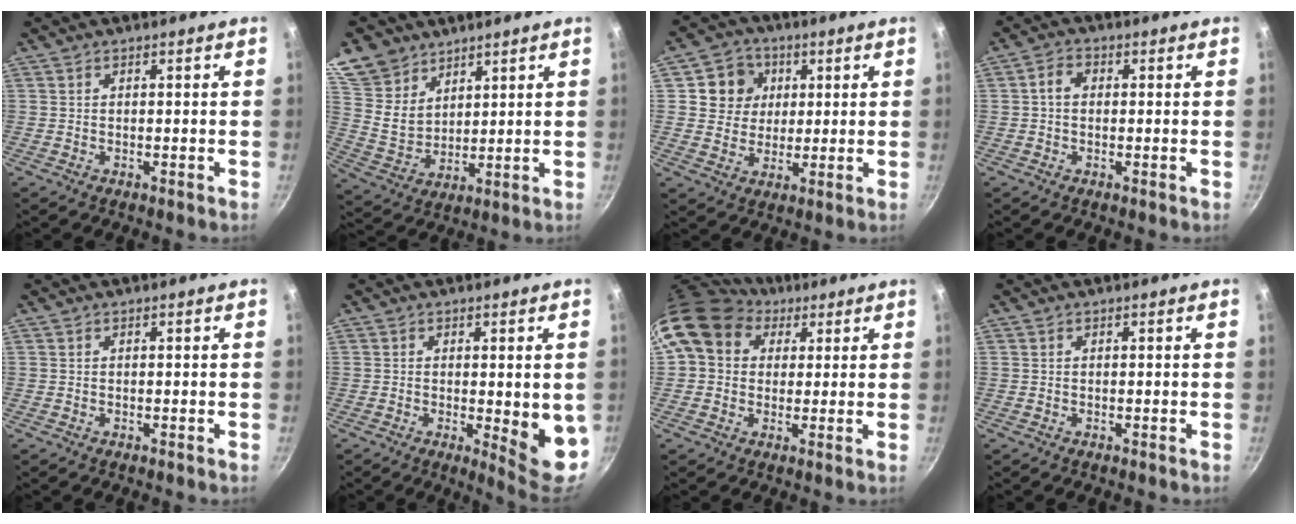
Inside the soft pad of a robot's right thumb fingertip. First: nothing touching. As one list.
[{"total": 11.5, "force": [7.9, 7.6, 3.4], "torque": [-0.036, -0.039, 0.160]}, {"total": 8.3, "force": [2.3, 7.6, 2.4], "torque": [-0.002, 0.006, 0.034]}, {"total": 3.1, "force": [0.2, 2.4, 2.0], "torque": [-0.033, 0.009, -0.004]}, {"total": 0.0}, {"total": 9.4, "force": [-0.9, 2.9, 8.9], "torque": [-0.092, -0.014, -0.005]}, {"total": 11.9, "force": [5.6, 9.3, 4.8], "torque": [-0.064, 0.003, 0.087]}, {"total": 0.0}]